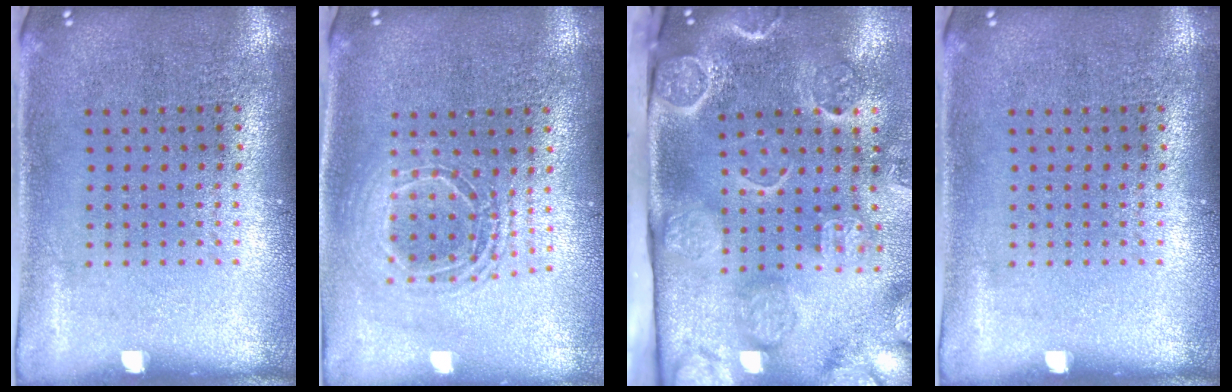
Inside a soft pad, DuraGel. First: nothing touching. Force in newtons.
{"total": 1.6, "press": 1.3, "slide": 0.8}
{"total": 4.7, "press": 3.6, "slide": 3.0}
{"total": 0.0}